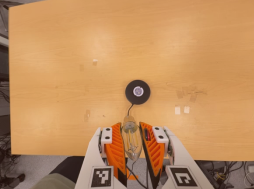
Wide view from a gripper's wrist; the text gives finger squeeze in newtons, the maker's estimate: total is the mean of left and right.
{"total": 19.2, "left": 20.2, "right": 18.3}